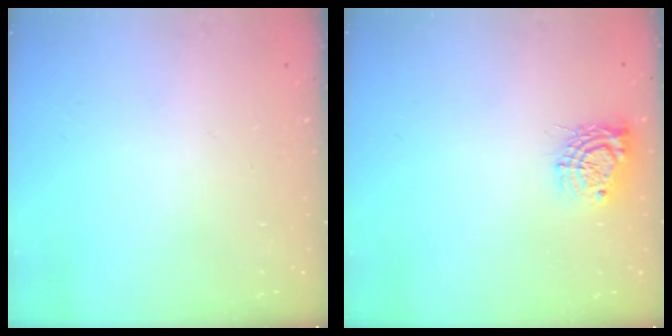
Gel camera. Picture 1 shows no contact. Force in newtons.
{"total": 9.5, "press": 9.5, "slide": 0.7}